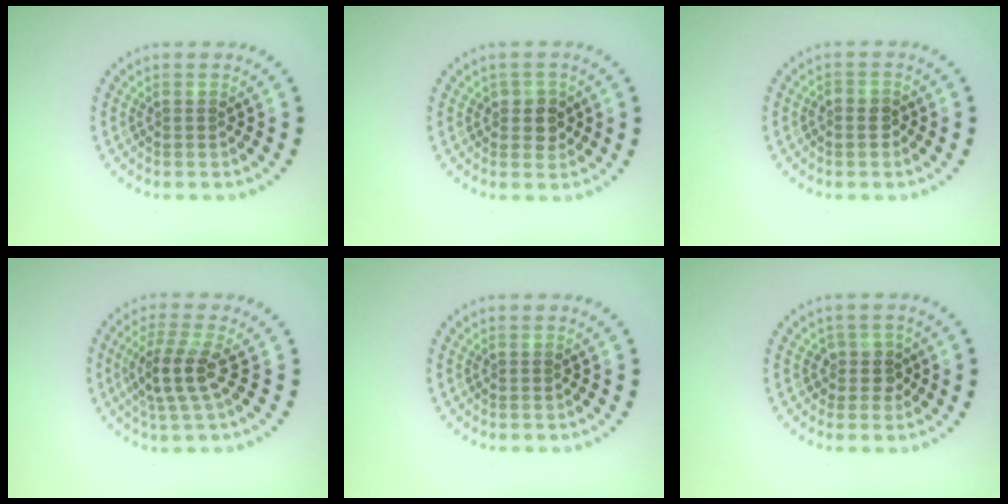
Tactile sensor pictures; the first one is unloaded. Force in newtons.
{"total": 2.0, "press": 1.8, "slide": 0.7}
{"total": 1.0, "press": 0.9, "slide": 0.4}
{"total": 3.3, "press": 2.8, "slide": 1.8}
{"total": 0.0}
{"total": 1.7, "press": 1.5, "slide": 1.0}